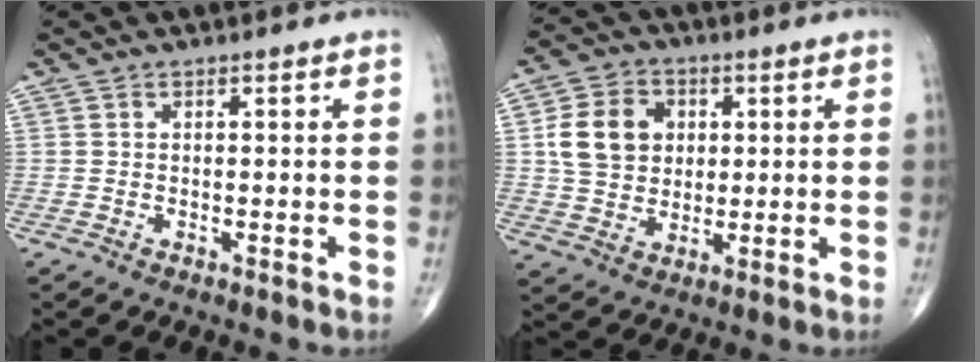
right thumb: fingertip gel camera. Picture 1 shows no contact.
{"total": 11.1, "force": [2.2, 9.0, 6.1], "torque": [-0.086, 0.002, 0.039]}